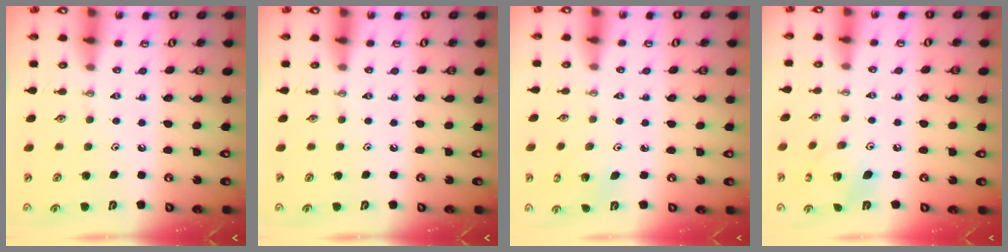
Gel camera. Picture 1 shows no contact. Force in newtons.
{"total": 0.0}
{"total": 2.3, "press": 2.3, "slide": 0.2}
{"total": 8.8, "press": 8.8, "slide": 0.7}